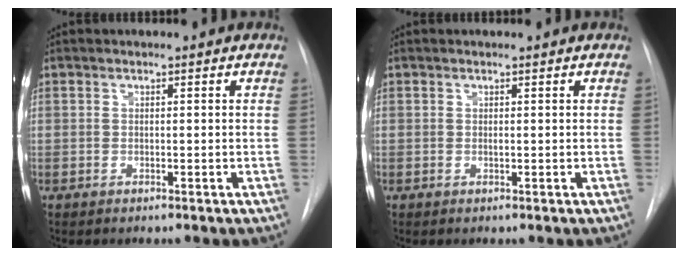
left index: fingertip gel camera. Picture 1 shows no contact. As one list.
[{"total": 0.0}]